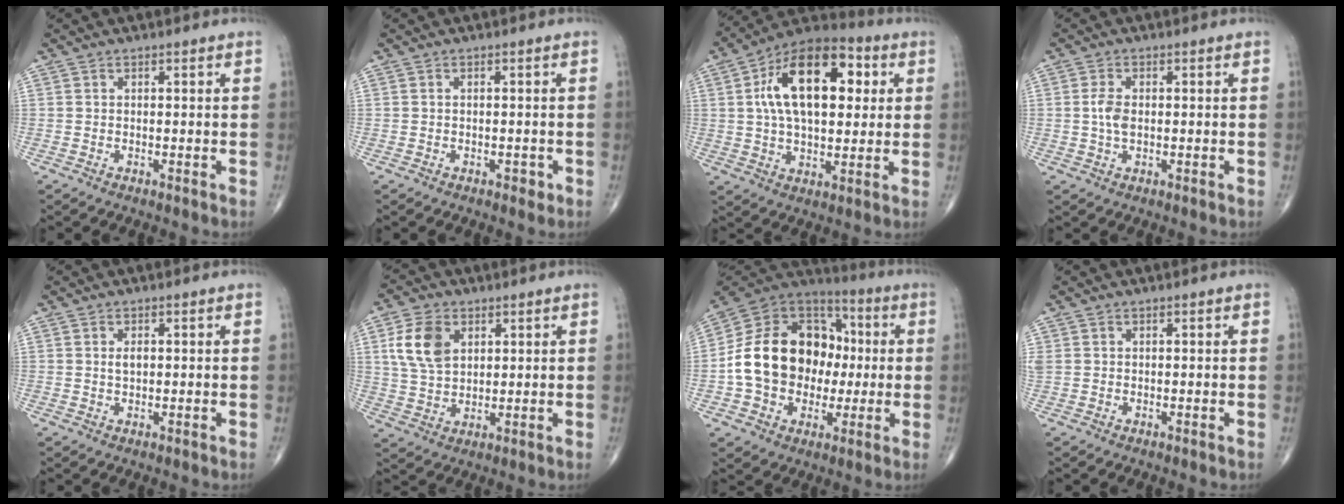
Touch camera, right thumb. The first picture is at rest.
{"total": 1.3, "force": [-0.6, 0.8, 0.8], "torque": [-0.009, 0.001, -0.007]}
{"total": 20.1, "force": [4.5, 10.9, 16.2], "torque": [-0.239, 0.016, 0.065]}
{"total": 3.3, "force": [0.1, 1.8, 2.7], "torque": [-0.059, 0.002, 0.000]}
{"total": 1.8, "force": [0.4, 1.1, 1.4], "torque": [-0.022, -0.002, 0.007]}
{"total": 9.3, "force": [3.2, 6.2, 6.1], "torque": [-0.107, -0.009, 0.065]}
{"total": 21.5, "force": [-0.7, 16.7, 13.4], "torque": [-0.197, 0.038, -0.009]}
{"total": 1.3, "force": [0.4, 1.1, 0.5], "torque": [-0.014, 0.009, 0.010]}